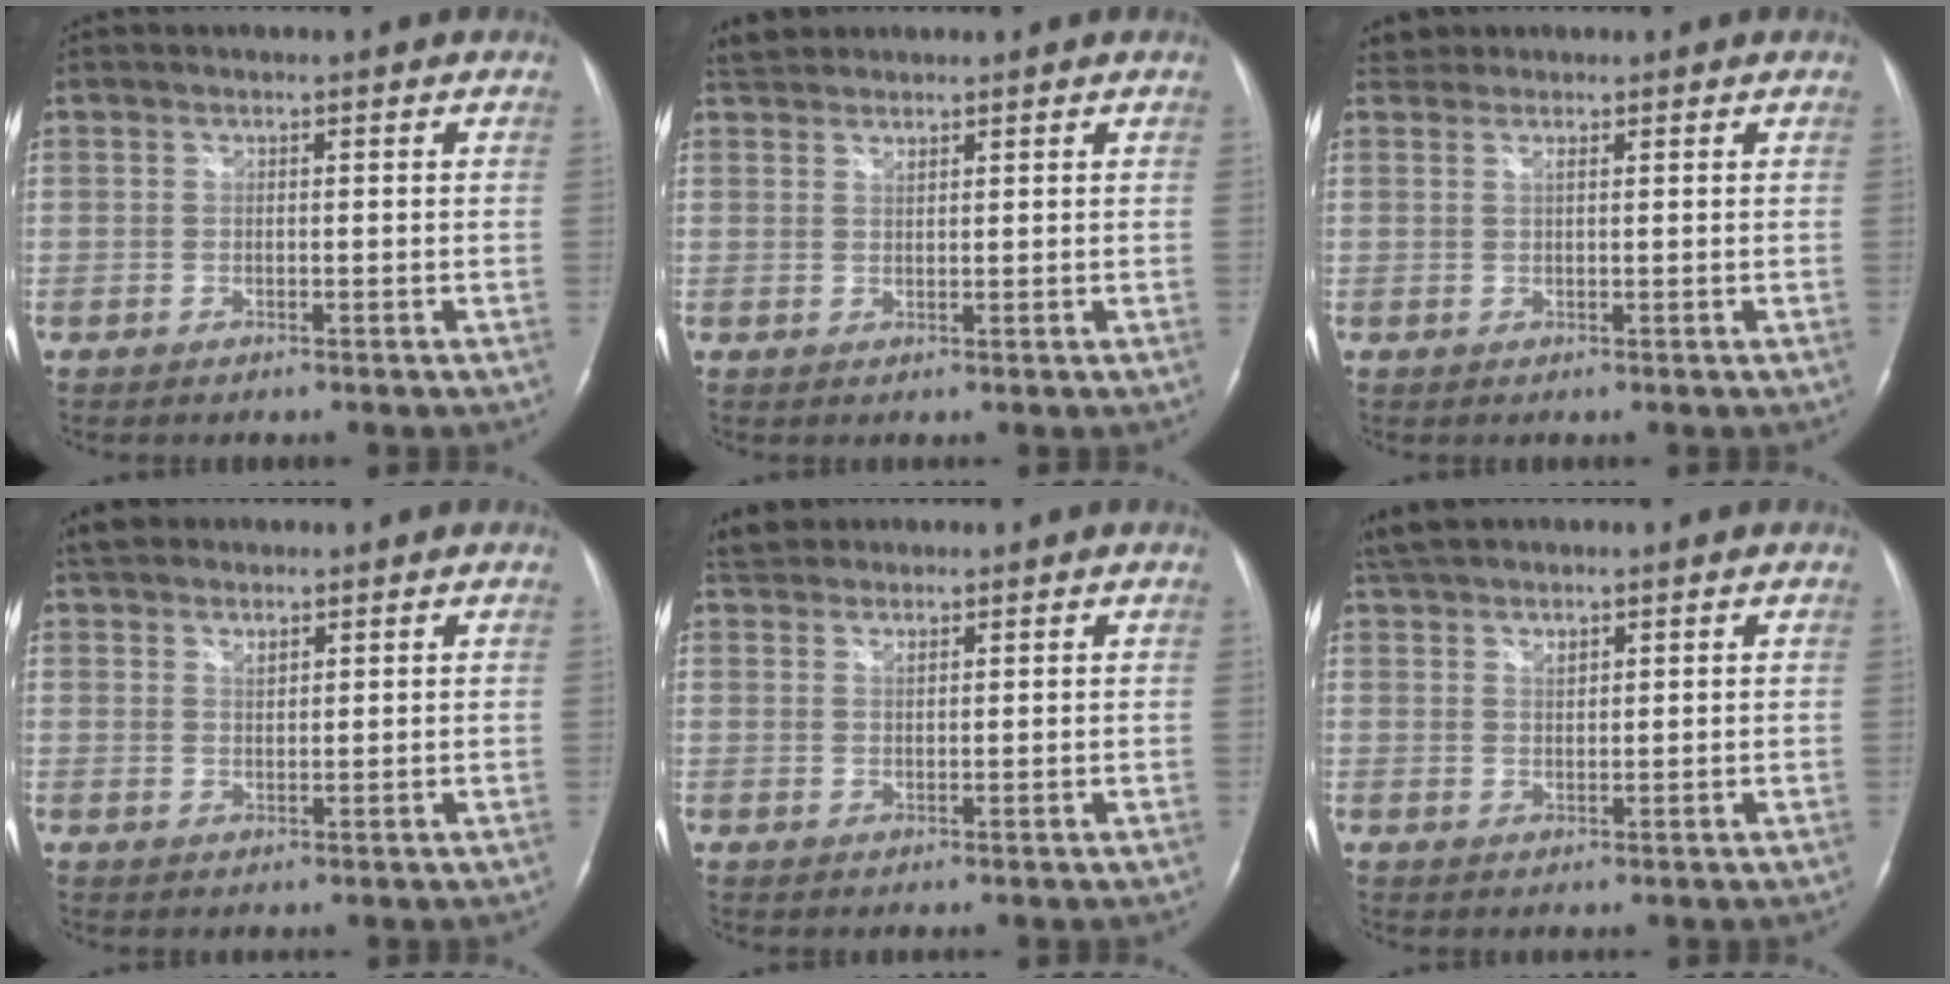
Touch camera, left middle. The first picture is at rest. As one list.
[{"total": 3.3, "force": [3.1, 1.0, 0.6], "torque": [-0.020, 0.015, 0.059]}, {"total": 2.4, "force": [2.0, 1.2, 0.5], "torque": [-0.020, 0.009, 0.034]}, {"total": 4.3, "force": [3.4, 2.0, 1.6], "torque": [-0.038, 0.008, 0.067]}, {"total": 4.6, "force": [3.9, 1.5, 1.8], "torque": [-0.045, 0.011, 0.077]}, {"total": 5.1, "force": [4.2, 1.3, 2.4], "torque": [-0.058, 0.015, 0.085]}]